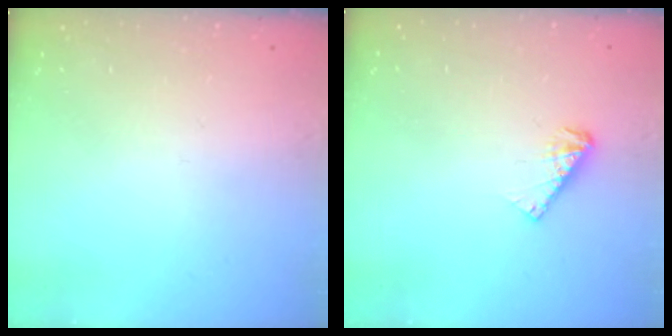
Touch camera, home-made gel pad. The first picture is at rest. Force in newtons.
{"total": 4.7, "press": 4.7, "slide": 0.3}